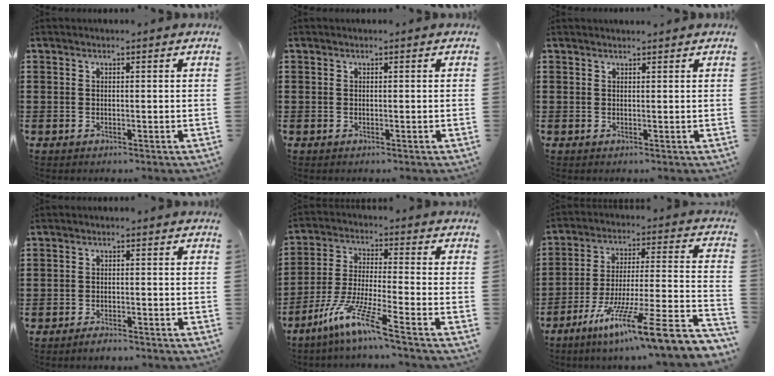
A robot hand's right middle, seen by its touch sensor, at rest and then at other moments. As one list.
[{"total": 0.0}, {"total": 0.7, "force": [0.7, -0.1, 0.0], "torque": [-0.002, 0.000, 0.014]}, {"total": 1.6, "force": [-1.5, 0.3, 0.4], "torque": [-0.011, -0.001, -0.029]}, {"total": 9.3, "force": [-6.8, 0.2, 6.3], "torque": [-0.140, -0.014, -0.137]}, {"total": 13.9, "force": [-9.5, 0.6, 10.1], "torque": [-0.160, 0.007, -0.169]}]